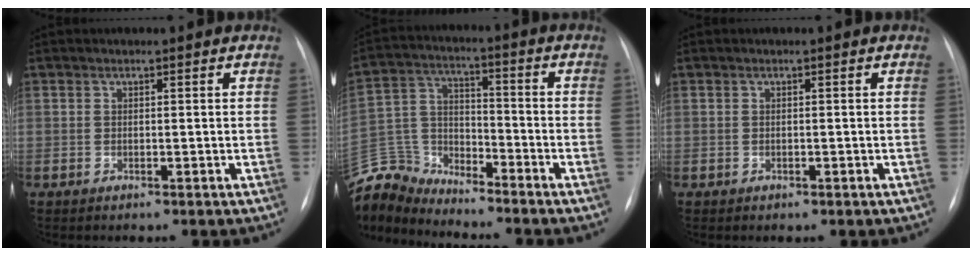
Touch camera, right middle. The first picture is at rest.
{"total": 10.7, "force": [-10.6, 1.3, -0.3], "torque": [-0.003, 0.033, -0.216]}
{"total": 0.0}